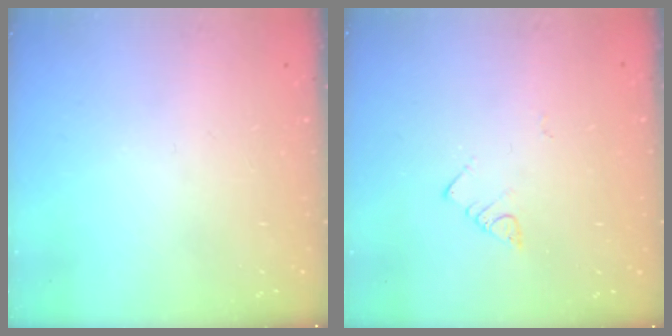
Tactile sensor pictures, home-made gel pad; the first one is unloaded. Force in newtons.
{"total": 2.7, "press": 2.6, "slide": 0.5}